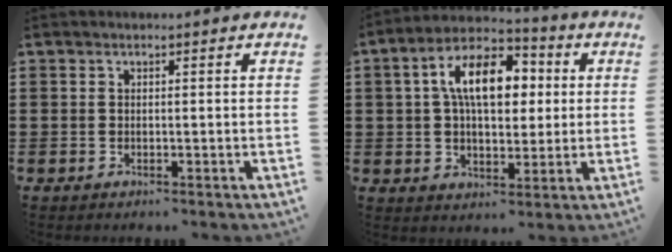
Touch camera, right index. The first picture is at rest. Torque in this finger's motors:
{"motor_torque": [2.14, 0.00, 1.05, 0.21]}